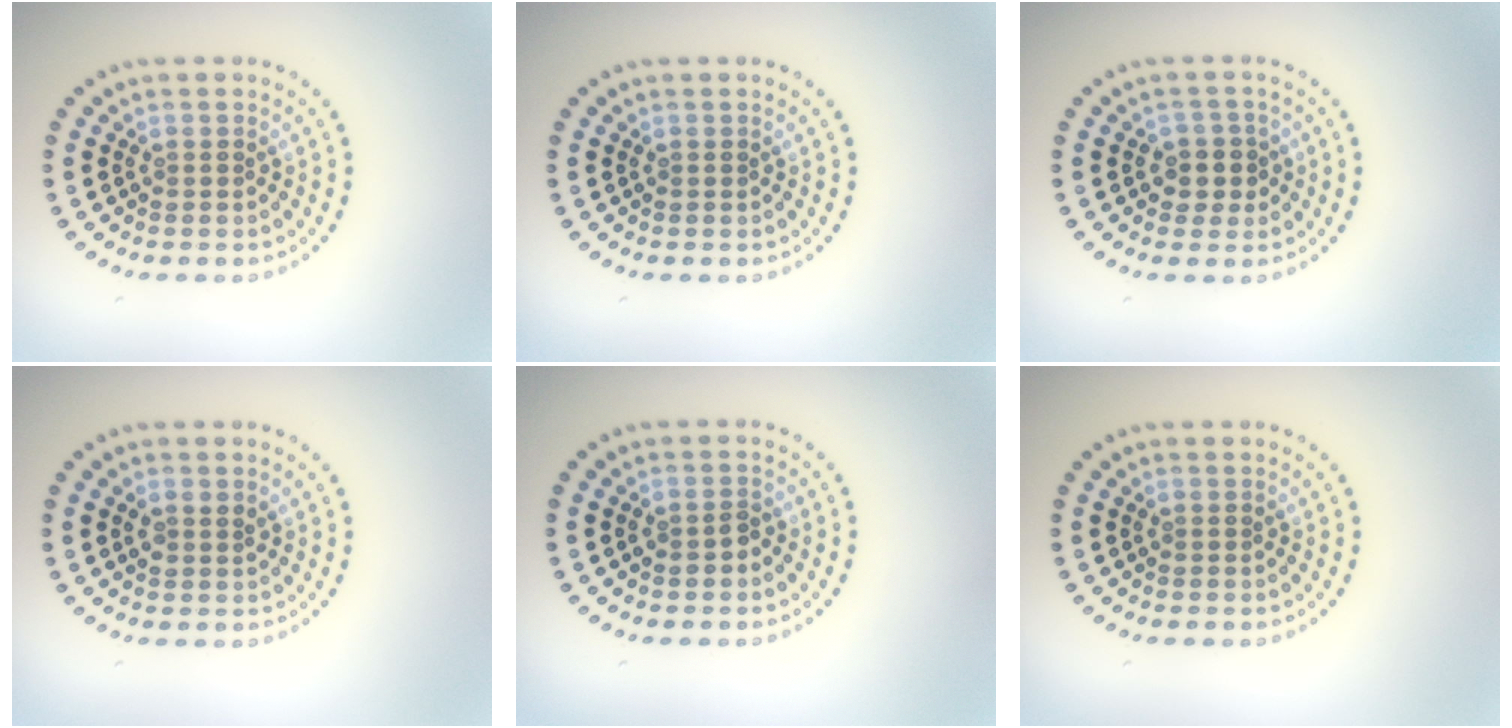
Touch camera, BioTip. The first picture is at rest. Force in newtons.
{"total": 0.0}
{"total": 2.3, "press": 2.0, "slide": 1.2}
{"total": 1.2, "press": 1.0, "slide": 0.6}
{"total": 1.2, "press": 1.1, "slide": 0.3}
{"total": 0.0}